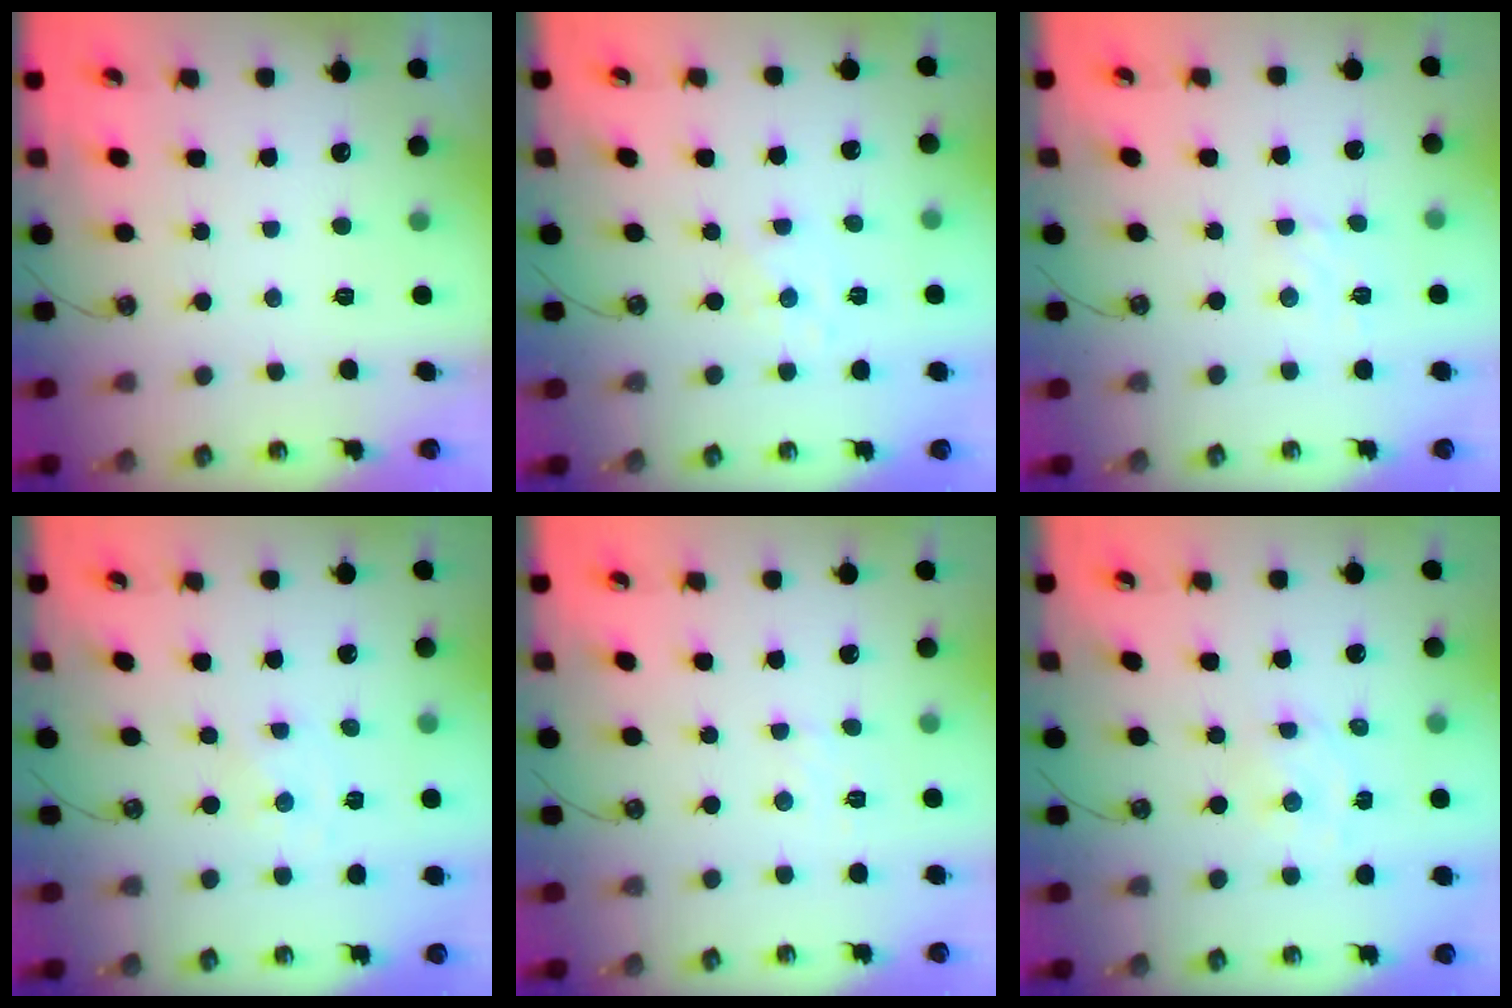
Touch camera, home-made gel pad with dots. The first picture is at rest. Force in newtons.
{"total": 1.7, "press": 1.6, "slide": 0.2}
{"total": 3.0, "press": 3.0, "slide": 0.5}
{"total": 0.0}
{"total": 4.3, "press": 4.3, "slide": 0.7}
{"total": 2.4, "press": 2.3, "slide": 0.7}